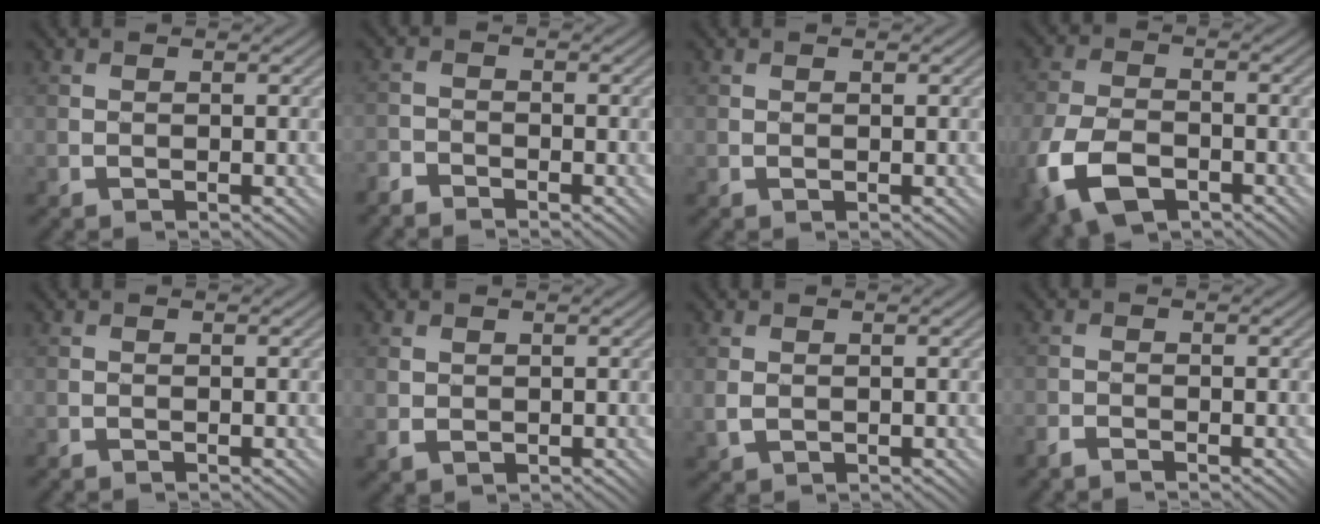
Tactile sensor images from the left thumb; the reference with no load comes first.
{"total": 2.4, "force": [-2.3, 0.6, 0.2], "torque": [-0.004, 0.005, -0.054]}
{"total": 0.0}
{"total": 10.4, "force": [-5.2, 6.1, 6.6], "torque": [-0.181, -0.027, -0.097]}
{"total": 0.5, "force": [-0.5, -0.1, -0.2], "torque": [0.004, 0.001, -0.011]}
{"total": 1.5, "force": [0.2, 1.3, 0.6], "torque": [-0.018, -0.003, 0.005]}
{"total": 2.4, "force": [-0.2, 1.7, 1.7], "torque": [-0.041, -0.006, 0.003]}
{"total": 2.1, "force": [-1.9, 0.6, 0.7], "torque": [-0.016, 0.001, -0.045]}